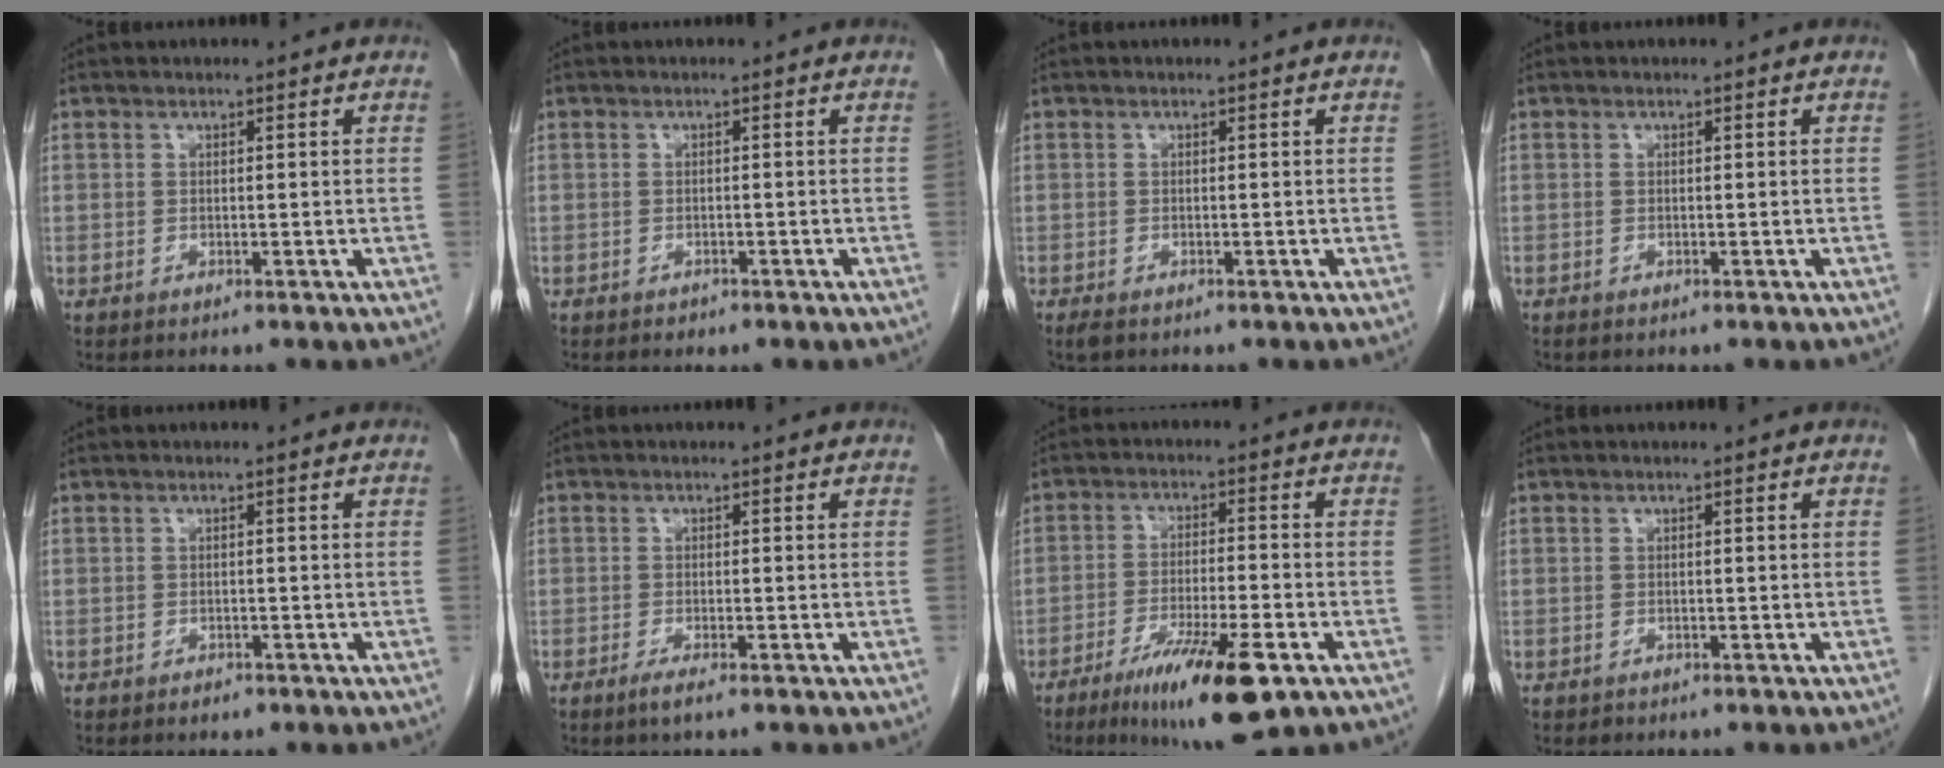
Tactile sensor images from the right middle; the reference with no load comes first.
{"total": 0.7, "force": [-0.5, 0.3, 0.2], "torque": [-0.009, 0.000, -0.007]}
{"total": 1.3, "force": [-1.0, 0.6, 0.7], "torque": [-0.017, -0.003, -0.014]}
{"total": 0.0}
{"total": 0.9, "force": [-0.6, 0.5, 0.3], "torque": [-0.007, 0.000, -0.007]}
{"total": 1.8, "force": [-1.2, 0.1, 1.4], "torque": [-0.030, -0.005, -0.023]}
{"total": 12.4, "force": [-6.9, 1.3, 10.2], "torque": [-0.175, -0.029, -0.109]}
{"total": 0.0}